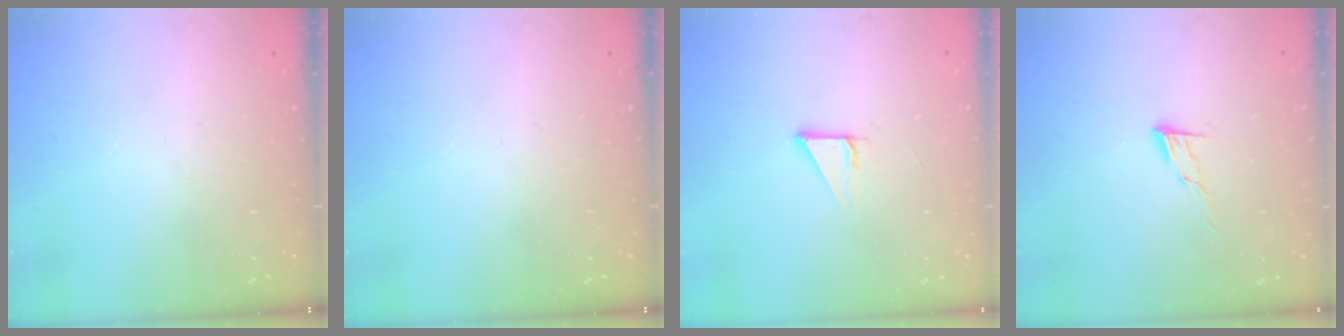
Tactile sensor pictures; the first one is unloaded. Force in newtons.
{"total": 0.0}
{"total": 2.9, "press": 2.9, "slide": 0.2}
{"total": 6.1, "press": 6.1, "slide": 0.6}